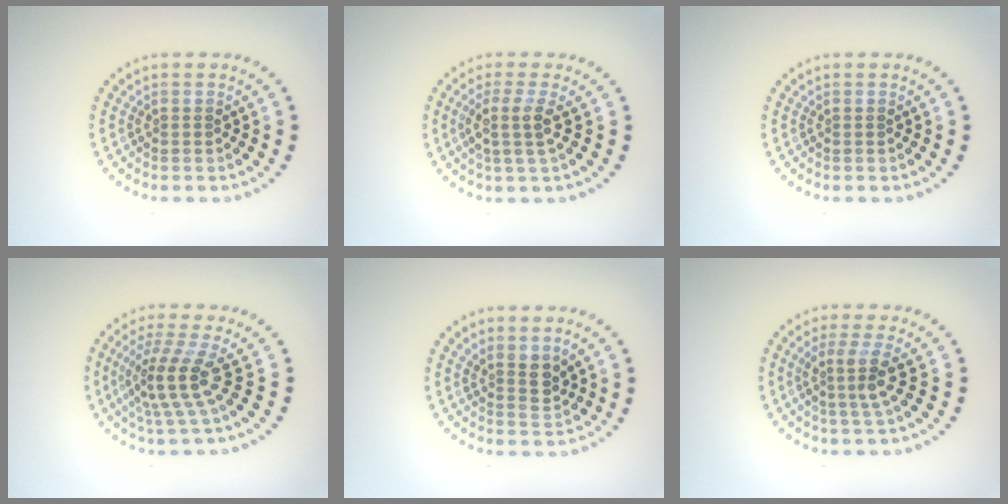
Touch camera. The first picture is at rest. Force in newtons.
{"total": 2.4, "press": 1.9, "slide": 1.4}
{"total": 0.0}
{"total": 4.0, "press": 2.8, "slide": 2.9}
{"total": 2.2, "press": 1.8, "slide": 1.4}
{"total": 2.7, "press": 1.9, "slide": 1.9}